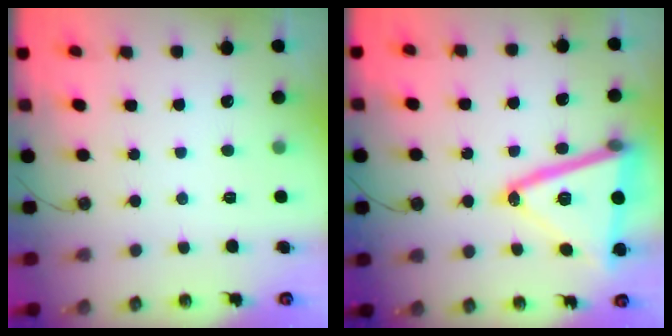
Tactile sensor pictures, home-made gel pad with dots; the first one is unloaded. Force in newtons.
{"total": 23.7, "press": 23.4, "slide": 3.4}